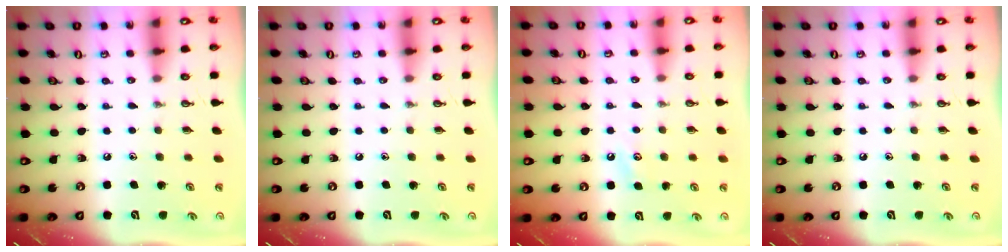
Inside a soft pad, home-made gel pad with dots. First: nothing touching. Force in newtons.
{"total": 0.0}
{"total": 2.8, "press": 2.7, "slide": 0.5}
{"total": 0.0}